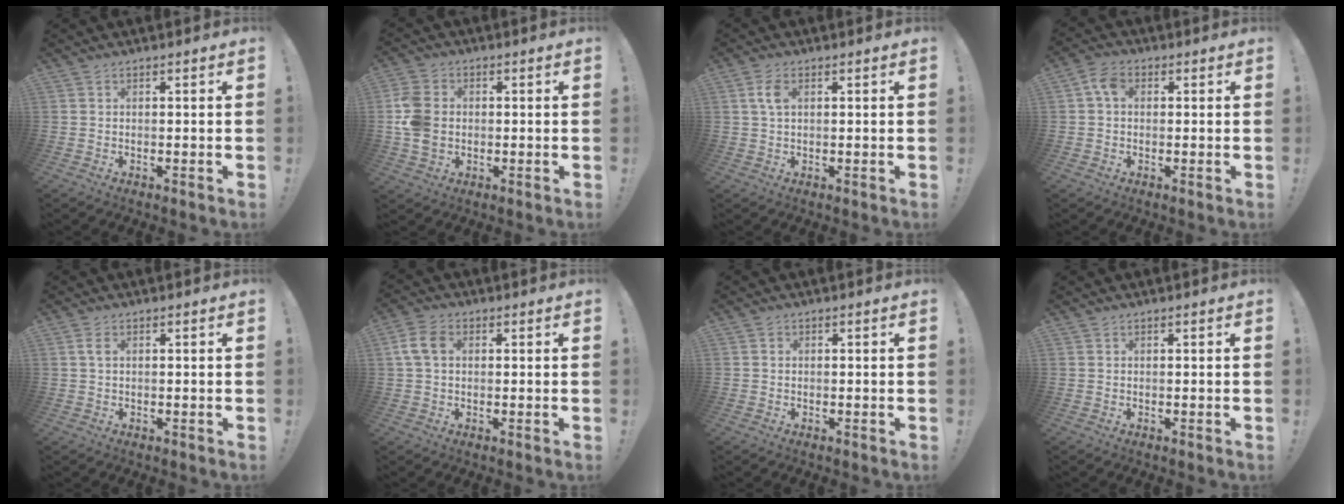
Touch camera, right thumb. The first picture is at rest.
{"total": 11.7, "force": [-0.1, 9.1, 7.5], "torque": [-0.163, 0.006, -0.001]}
{"total": 3.9, "force": [1.2, 2.0, 3.2], "torque": [-0.052, 0.001, 0.018]}
{"total": 5.1, "force": [0.8, 3.4, 3.7], "torque": [-0.063, 0.010, 0.018]}
{"total": 2.2, "force": [0.6, 1.3, 1.6], "torque": [-0.029, 0.004, 0.009]}
{"total": 7.0, "force": [1.1, 4.7, 5.1], "torque": [-0.108, 0.012, 0.025]}
{"total": 1.1, "force": [-0.2, 1.1, 0.0], "torque": [-0.002, 0.004, -0.003]}
{"total": 0.0}